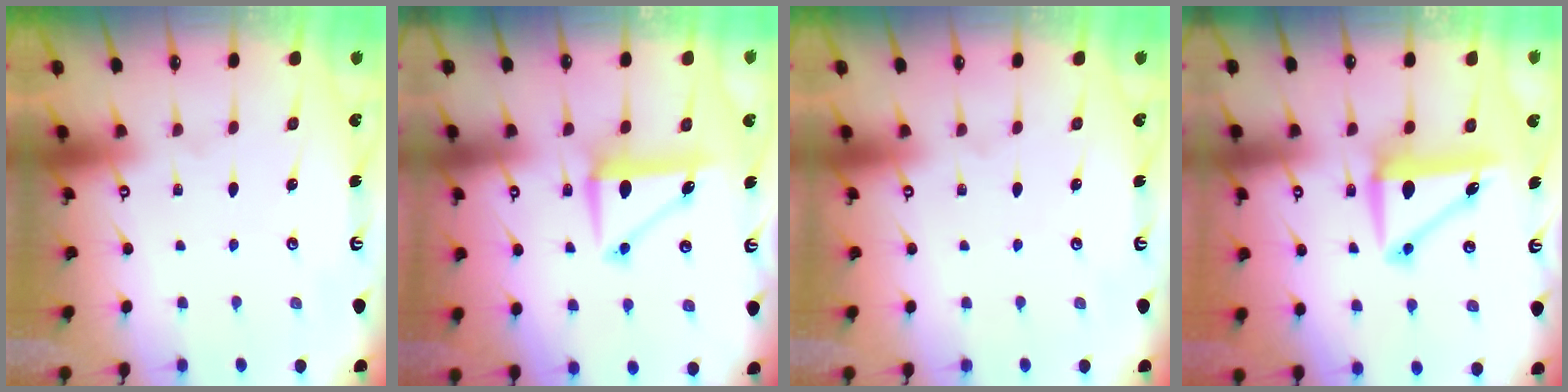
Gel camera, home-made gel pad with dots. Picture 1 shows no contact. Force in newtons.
{"total": 8.3, "press": 8.1, "slide": 1.4}
{"total": 0.0}
{"total": 9.4, "press": 9.3, "slide": 1.4}